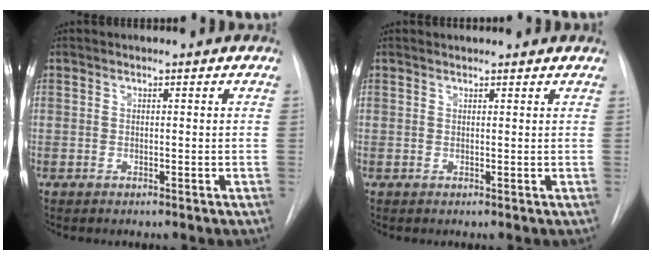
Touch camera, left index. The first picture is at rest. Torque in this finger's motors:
{"motor_torque": [0.78, -1.36, -0.05, 0.02]}